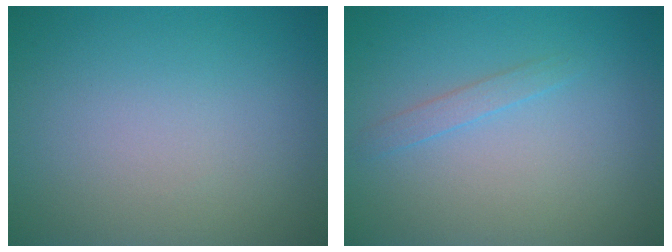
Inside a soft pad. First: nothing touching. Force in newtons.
{"total": 1.1, "press": 1.1, "slide": 0.0}